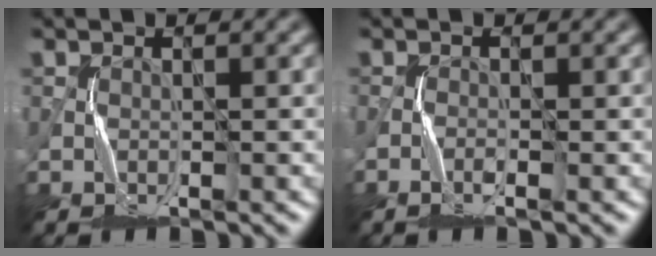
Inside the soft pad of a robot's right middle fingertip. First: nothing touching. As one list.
[{"total": 0.9, "force": [-0.5, -0.1, 0.7], "torque": [-0.017, -0.001, -0.012]}]